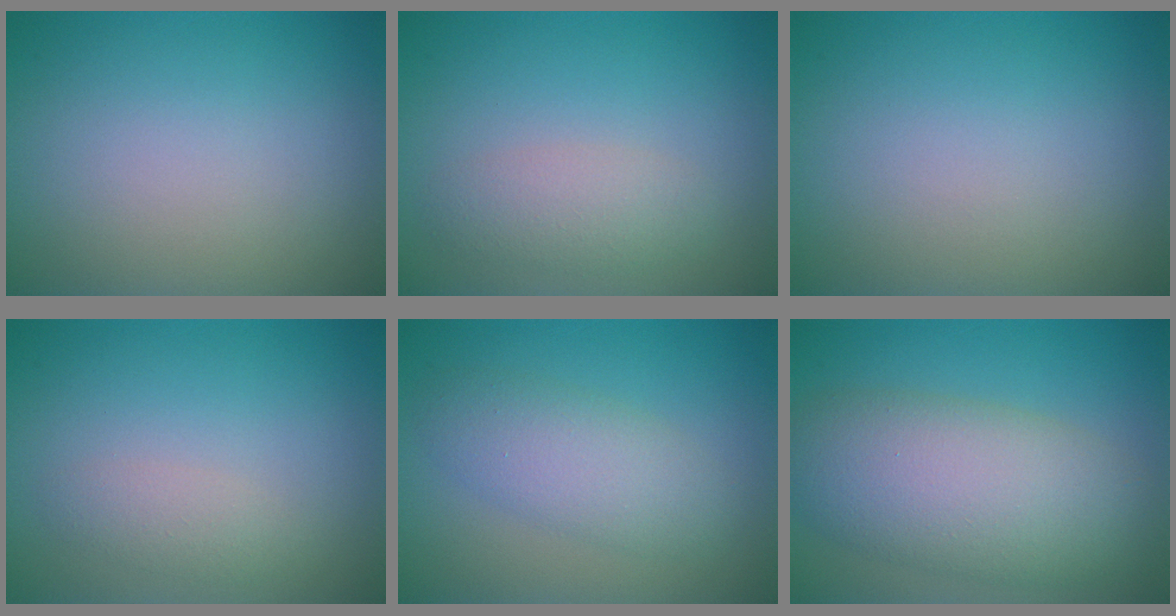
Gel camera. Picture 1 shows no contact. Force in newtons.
{"total": 2.4, "press": 2.4, "slide": 0.0}
{"total": 0.0}
{"total": 1.4, "press": 1.4, "slide": 0.1}
{"total": 3.8, "press": 3.8, "slide": 0.1}
{"total": 8.5, "press": 8.5, "slide": 0.3}